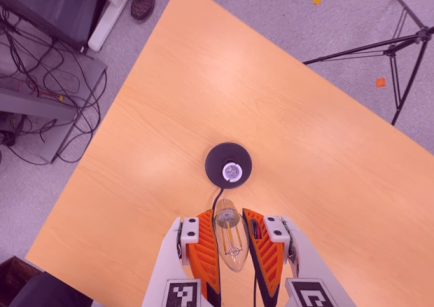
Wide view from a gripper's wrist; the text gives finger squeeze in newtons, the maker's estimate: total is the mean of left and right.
{"total": 20.9, "left": 22.4, "right": 19.4}